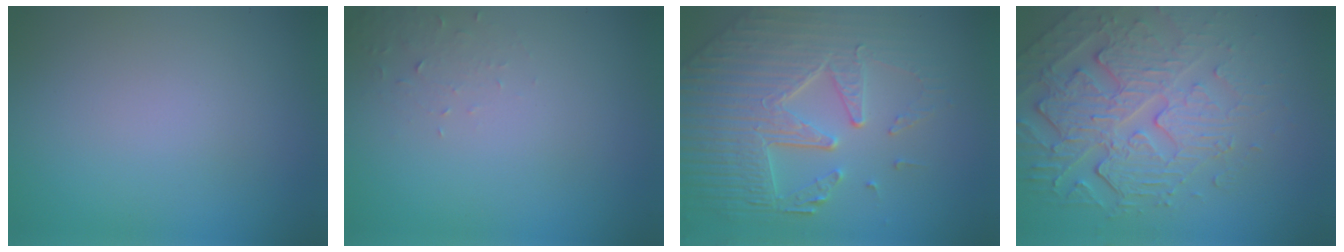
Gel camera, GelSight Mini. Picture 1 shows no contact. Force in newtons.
{"total": 1.2, "press": 1.2, "slide": 0.1}
{"total": 8.2, "press": 5.9, "slide": 5.6}
{"total": 7.1, "press": 5.2, "slide": 4.8}